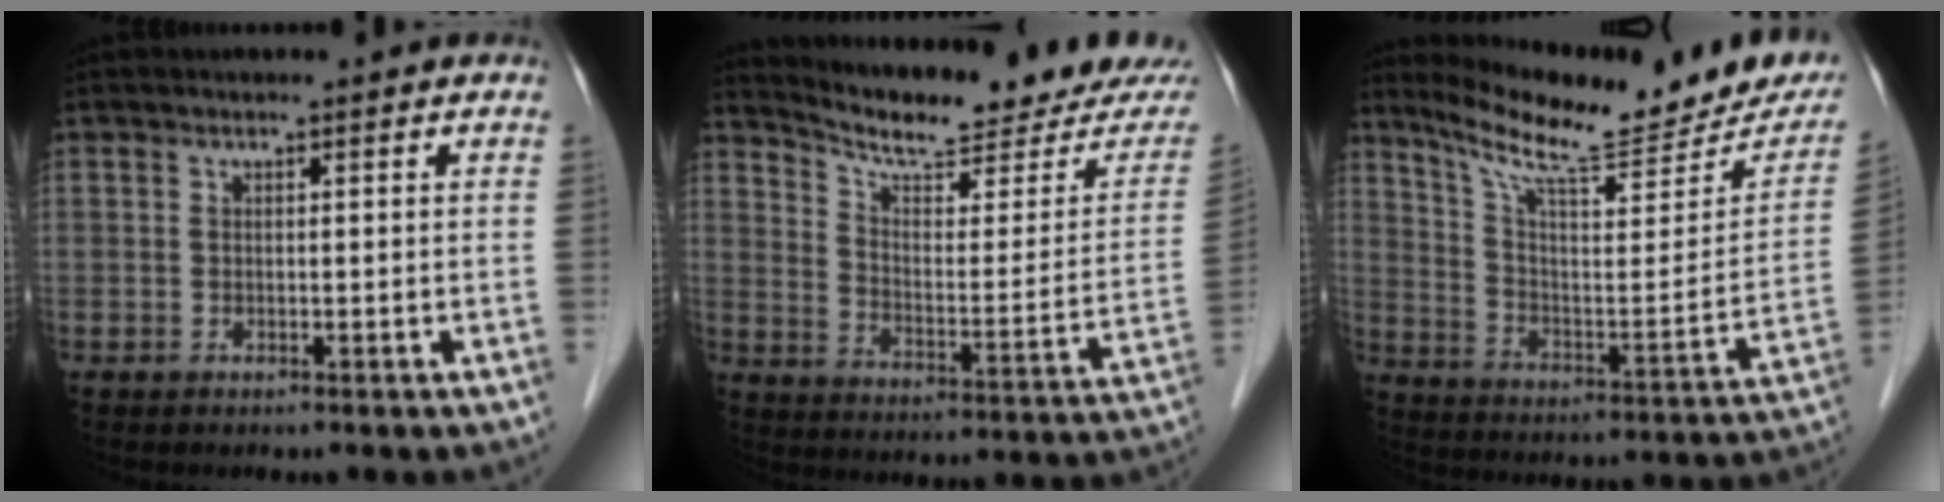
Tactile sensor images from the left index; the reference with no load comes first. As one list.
[{"total": 18.5, "force": [17.3, 1.4, 6.5], "torque": [-0.095, -0.061, 0.237]}, {"total": 20.4, "force": [17.8, 3.3, 9.4], "torque": [-0.139, -0.038, 0.257]}]